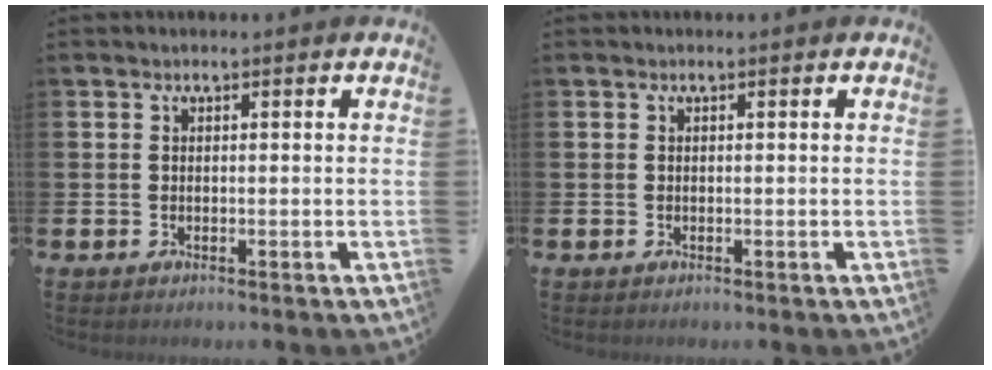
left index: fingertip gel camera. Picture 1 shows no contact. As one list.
[{"total": 0.0}]